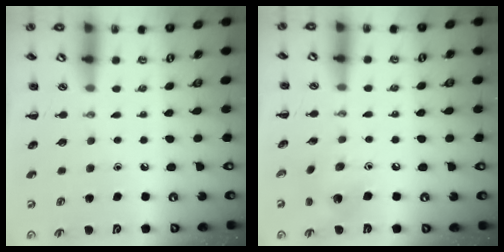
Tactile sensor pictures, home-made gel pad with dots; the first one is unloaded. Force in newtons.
{"total": 5.9, "press": 5.8, "slide": 1.2}